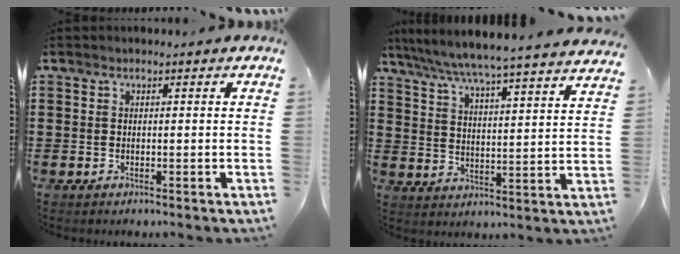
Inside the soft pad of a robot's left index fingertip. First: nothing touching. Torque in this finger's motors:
{"motor_torque": [1.07, -1.07, 0.14, -0.04]}